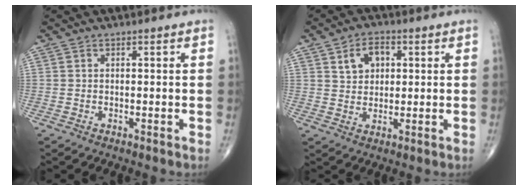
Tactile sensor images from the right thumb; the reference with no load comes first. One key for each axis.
{"total": 5.9, "fx": 2.1, "fy": 4.2, "fz": 3.7, "tx": -0.039, "ty": -0.001, "tz": 0.034}